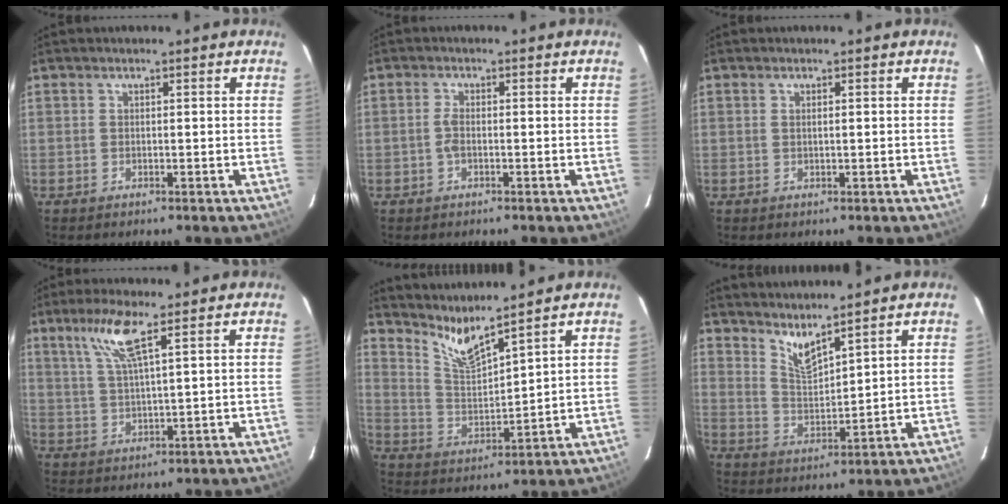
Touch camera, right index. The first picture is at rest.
{"total": 1.8, "force": [-0.5, 0.9, 1.5], "torque": [-0.033, 0.003, -0.010]}
{"total": 0.7, "force": [0.2, 0.1, 0.7], "torque": [-0.013, 0.002, 0.003]}
{"total": 7.1, "force": [4.1, 0.5, 5.8], "torque": [-0.118, 0.002, 0.083]}
{"total": 7.3, "force": [6.4, -0.1, 3.3], "torque": [-0.066, -0.019, 0.131]}
{"total": 6.0, "force": [5.0, 0.8, 3.2], "torque": [-0.058, -0.011, 0.099]}